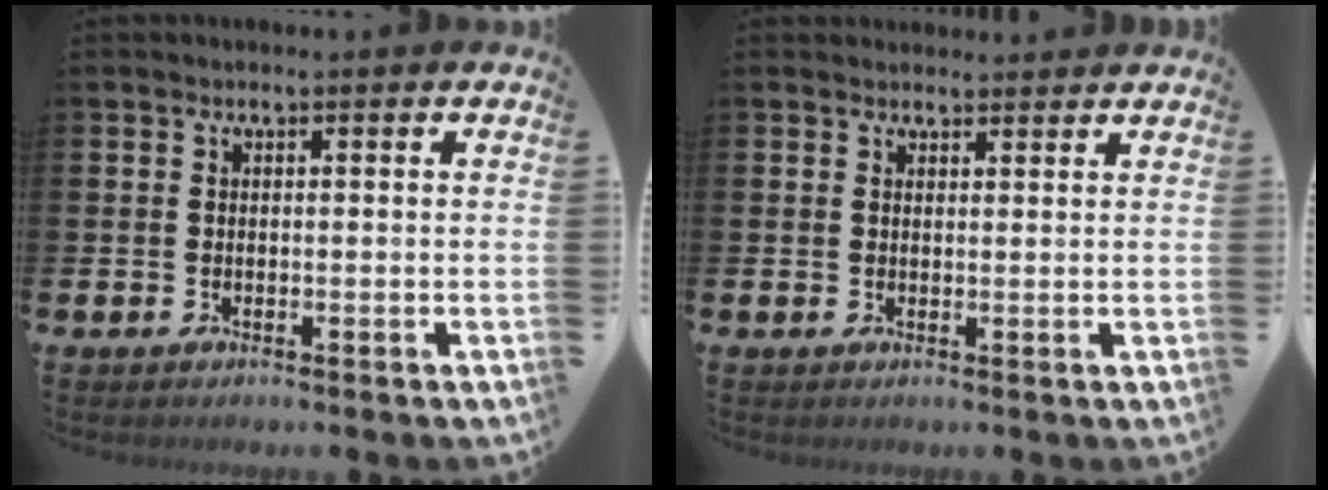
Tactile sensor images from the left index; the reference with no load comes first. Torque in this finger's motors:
{"motor_torque": [0.37, -0.66, 0.05, -0.04]}